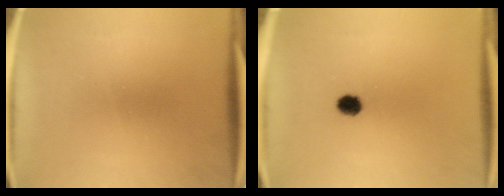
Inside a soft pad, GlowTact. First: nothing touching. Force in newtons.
{"total": 3.1}